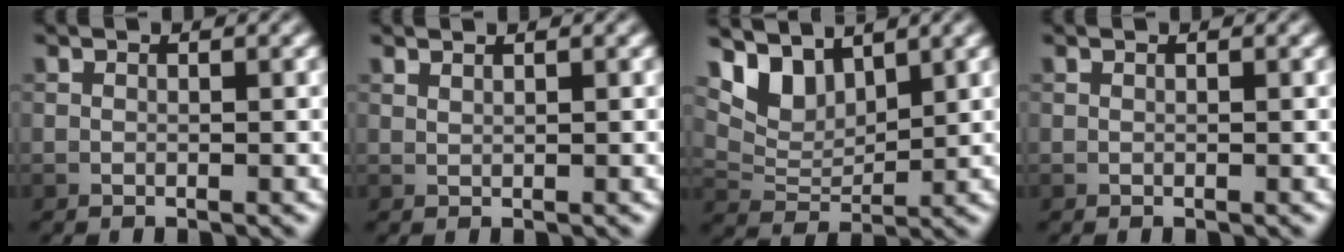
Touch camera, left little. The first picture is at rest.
{"total": 0.7, "force": [0.7, 0.0, 0.2], "torque": [-0.008, 0.000, 0.014]}
{"total": 4.3, "force": [3.2, 2.0, 2.0], "torque": [-0.051, -0.008, 0.059]}
{"total": 0.0}